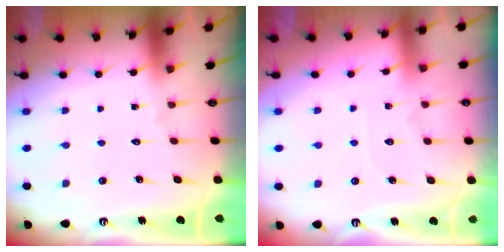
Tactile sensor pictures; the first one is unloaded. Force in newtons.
{"total": 2.8, "press": 2.8, "slide": 0.4}